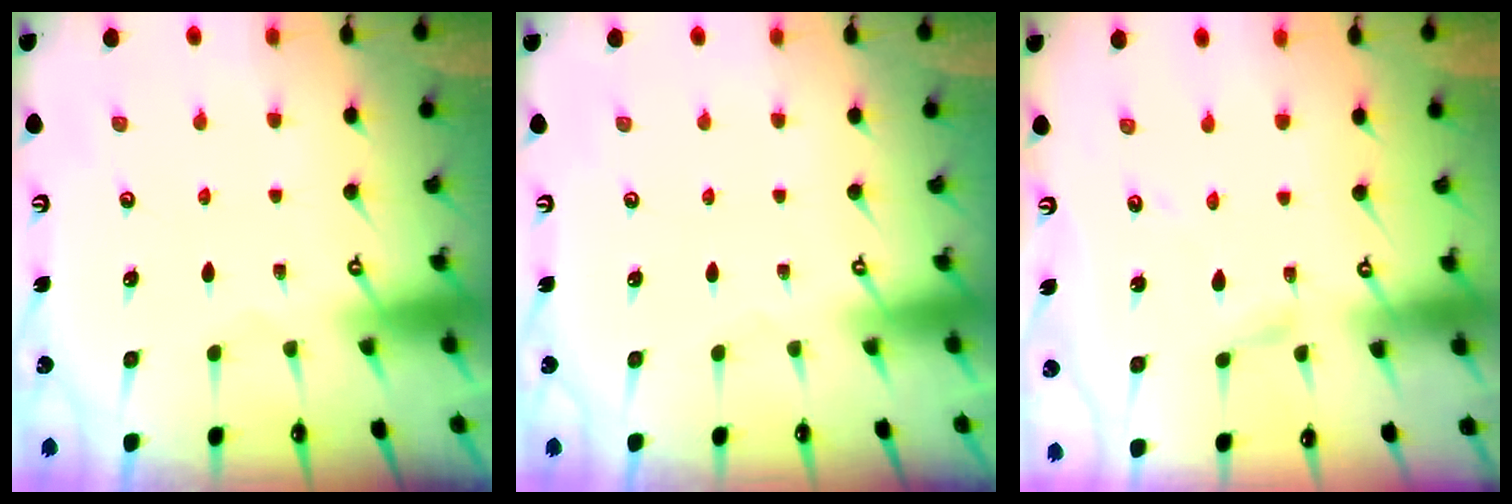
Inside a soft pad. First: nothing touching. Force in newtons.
{"total": 0.0}
{"total": 3.4, "press": 3.4, "slide": 0.3}